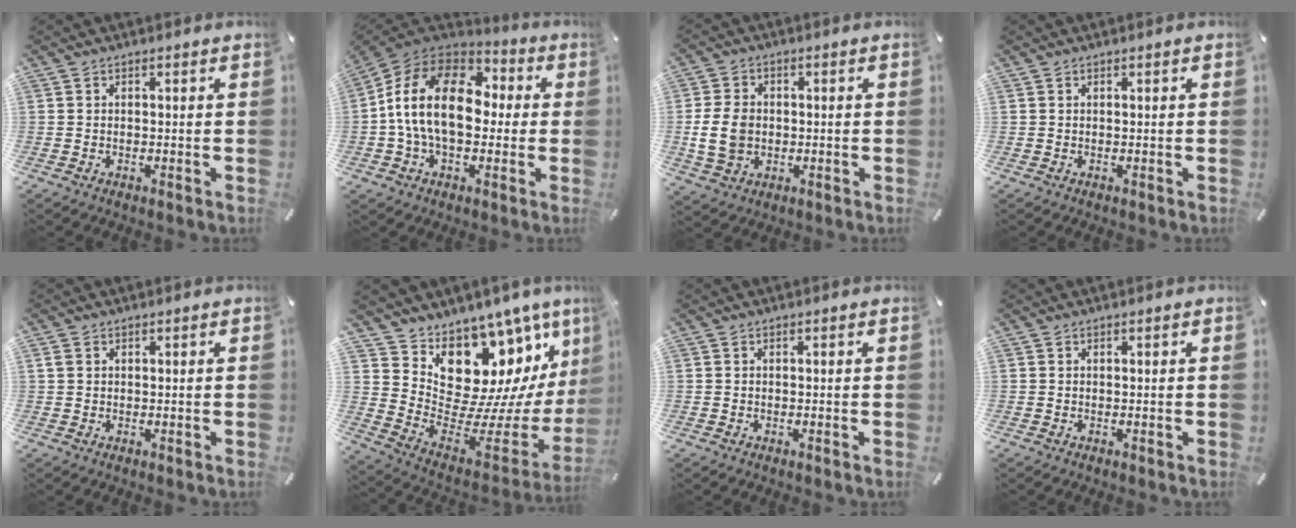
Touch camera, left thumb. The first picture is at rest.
{"total": 18.5, "force": [-0.2, 12.7, 13.5], "torque": [-0.270, 0.025, -0.009]}
{"total": 8.7, "force": [-0.8, 6.9, 5.2], "torque": [-0.117, 0.007, -0.014]}
{"total": 0.0}
{"total": 0.9, "force": [0.3, 0.8, 0.3], "torque": [-0.006, 0.006, 0.004]}
{"total": 15.7, "force": [9.6, 9.9, 7.7], "torque": [-0.106, -0.114, 0.186]}
{"total": 0.0}
{"total": 0.0}